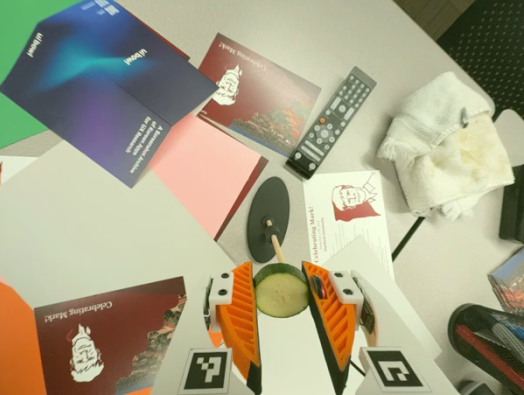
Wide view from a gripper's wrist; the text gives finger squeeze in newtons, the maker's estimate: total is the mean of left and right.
{"total": 8.7, "left": 8.7, "right": 8.8}